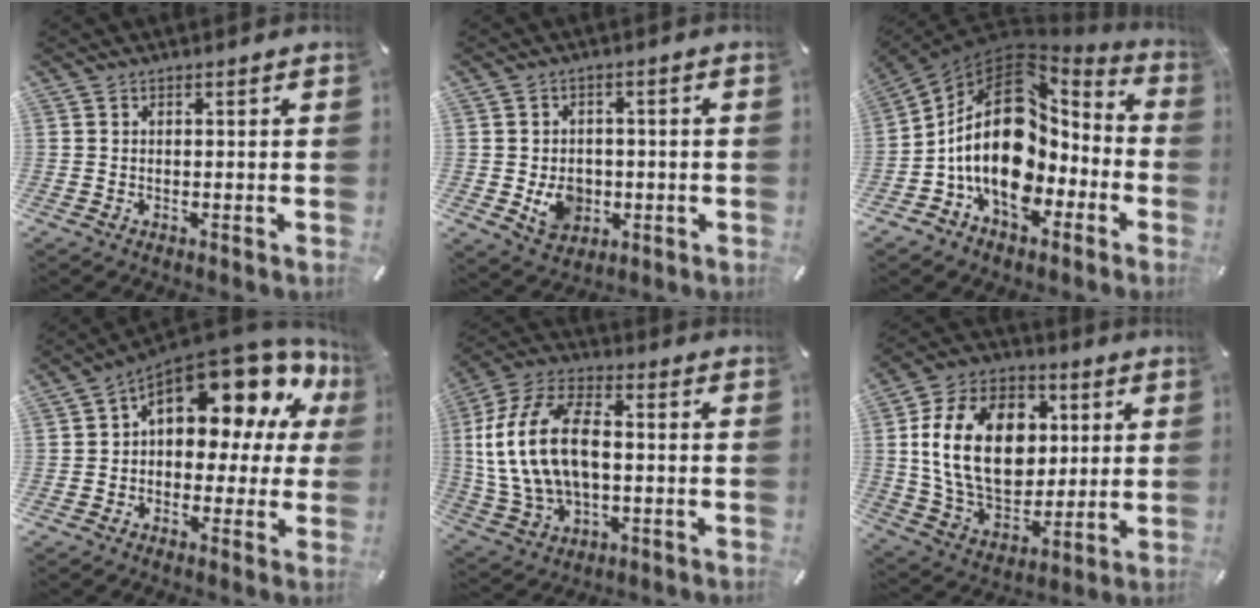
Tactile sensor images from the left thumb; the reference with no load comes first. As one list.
[{"total": 7.5, "force": [-1.4, 6.4, 3.7], "torque": [-0.054, 0.006, -0.022]}, {"total": 22.9, "force": [-0.3, 15.9, 16.5], "torque": [-0.315, -0.009, -0.007]}, {"total": 17.8, "force": [9.0, 9.6, 11.9], "torque": [-0.162, -0.068, 0.153]}, {"total": 17.0, "force": [0.4, 10.7, 13.2], "torque": [-0.298, 0.005, 0.005]}, {"total": 21.0, "force": [3.3, 15.3, 14.1], "torque": [-0.268, 0.007, 0.060]}]